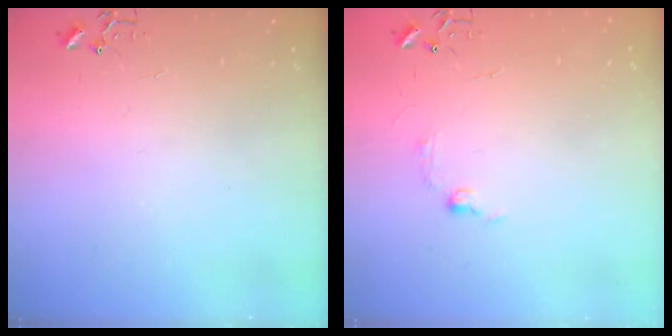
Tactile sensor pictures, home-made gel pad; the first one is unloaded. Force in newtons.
{"total": 6.4, "press": 6.3, "slide": 0.9}